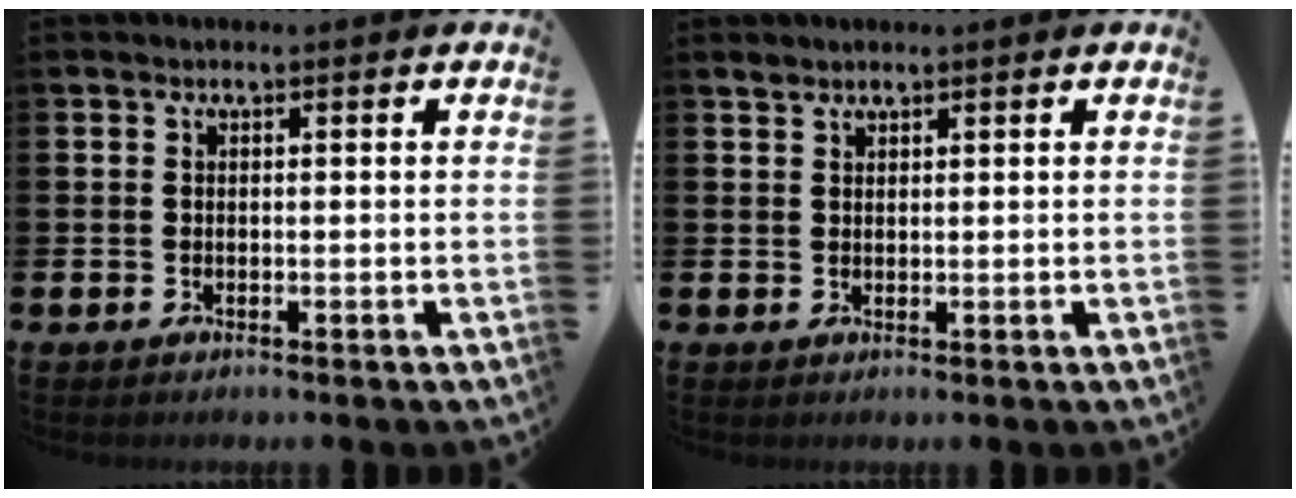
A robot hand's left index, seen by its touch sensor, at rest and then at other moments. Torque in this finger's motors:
{"motor_torque": [0.02, 0.02, -0.14, -0.02]}